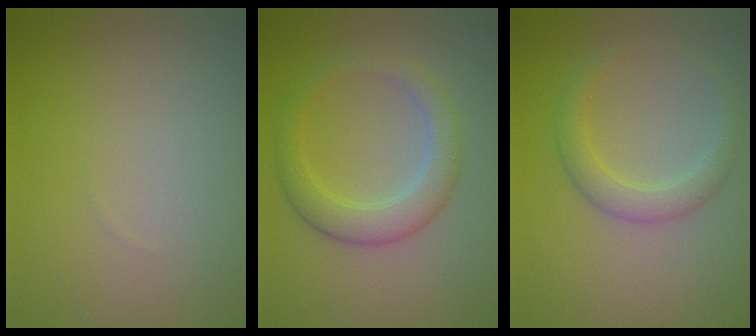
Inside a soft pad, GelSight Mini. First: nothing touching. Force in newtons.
{"total": 3.6, "press": 3.6, "slide": 0.1}
{"total": 2.5, "press": 2.5, "slide": 0.1}